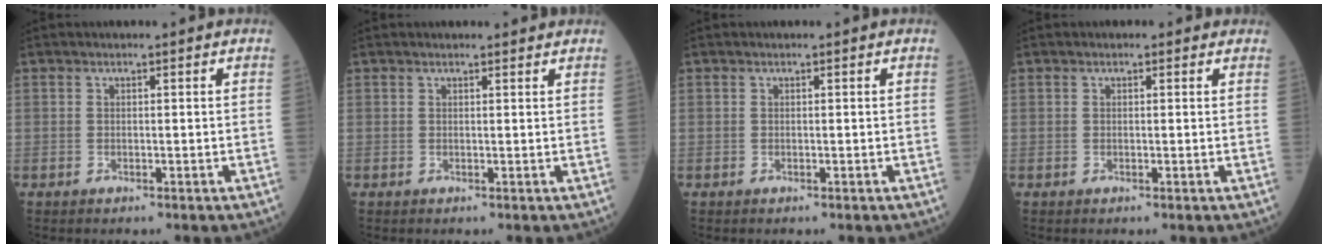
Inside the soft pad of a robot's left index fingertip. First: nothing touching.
{"total": 2.4, "force": [2.3, 0.4, 0.6], "torque": [-0.009, 0.011, 0.023]}
{"total": 0.0}
{"total": 0.5, "force": [0.2, 0.4, 0.1], "torque": [0.000, -0.001, -0.004]}